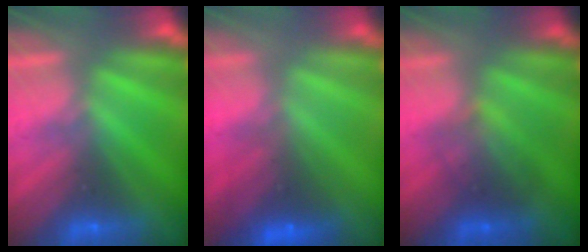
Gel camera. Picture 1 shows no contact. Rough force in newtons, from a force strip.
{"total": 2.8}
{"total": 2.2}